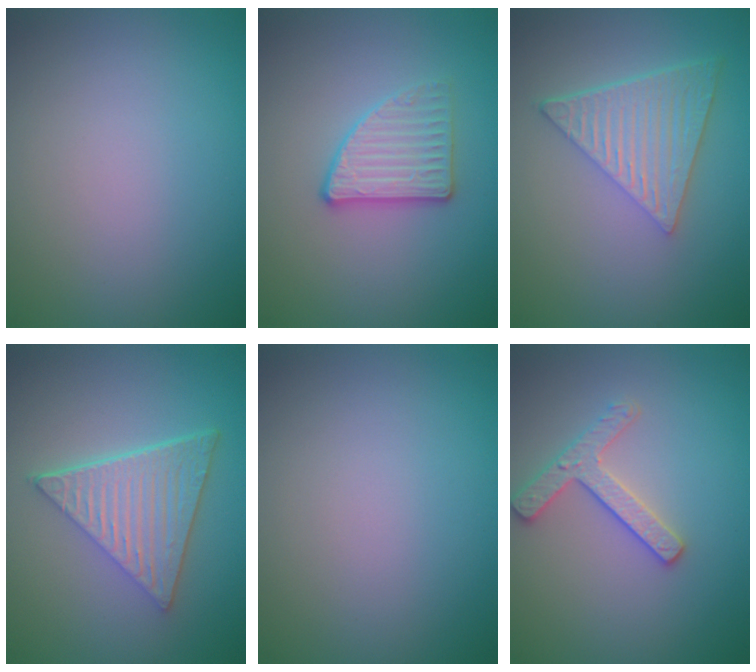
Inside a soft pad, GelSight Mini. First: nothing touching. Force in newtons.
{"total": 2.9, "press": 2.8, "slide": 0.7}
{"total": 6.4, "press": 4.5, "slide": 4.5}
{"total": 6.6, "press": 4.6, "slide": 4.8}
{"total": 0.0}
{"total": 2.5, "press": 2.4, "slide": 0.4}